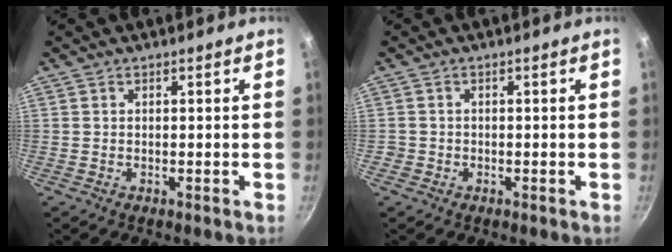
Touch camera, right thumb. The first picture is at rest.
{"total": 1.2, "force": [-0.5, 1.0, 0.1], "torque": [-0.001, 0.004, -0.009]}